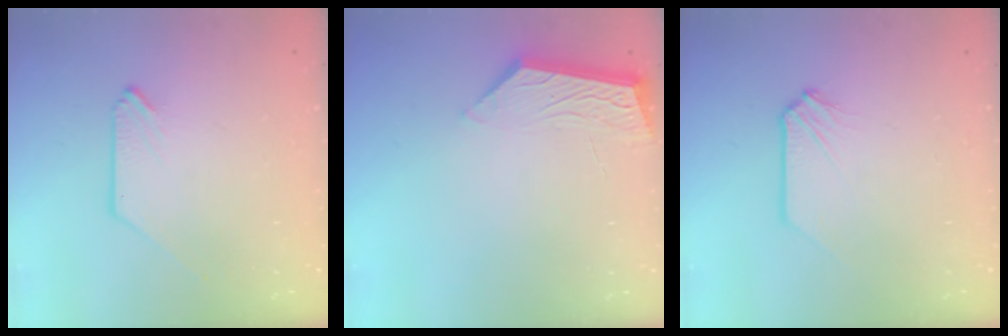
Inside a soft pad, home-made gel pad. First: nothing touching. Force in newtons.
{"total": 7.0, "press": 7.0, "slide": 0.2}
{"total": 0.0}